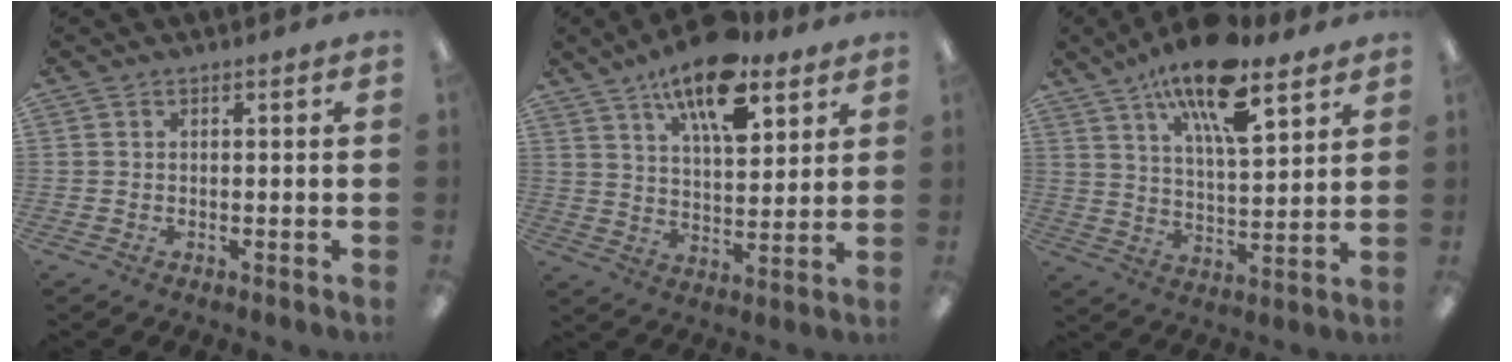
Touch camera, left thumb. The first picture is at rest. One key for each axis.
{"total": 15.3, "fx": 10.3, "fy": 6.1, "fz": 9.6, "tx": -0.152, "ty": -0.045, "tz": 0.172}
{"total": 17.4, "fx": 11.7, "fy": 6.0, "fz": 11.5, "tx": -0.198, "ty": -0.050, "tz": 0.194}